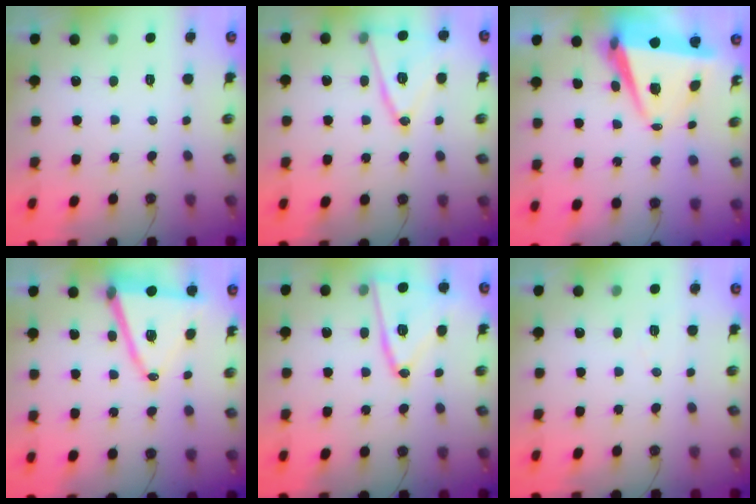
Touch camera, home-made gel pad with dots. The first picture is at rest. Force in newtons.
{"total": 15.6, "press": 15.2, "slide": 3.4}
{"total": 7.7, "press": 6.3, "slide": 4.3}
{"total": 14.4, "press": 13.8, "slide": 4.0}
{"total": 16.5, "press": 16.2, "slide": 3.4}
{"total": 5.1, "press": 3.8, "slide": 3.4}